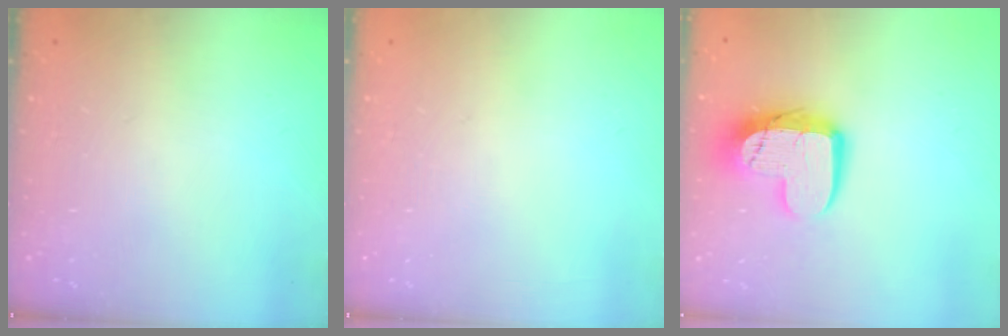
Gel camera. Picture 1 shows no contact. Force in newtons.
{"total": 0.0}
{"total": 12.7, "press": 12.7, "slide": 1.0}